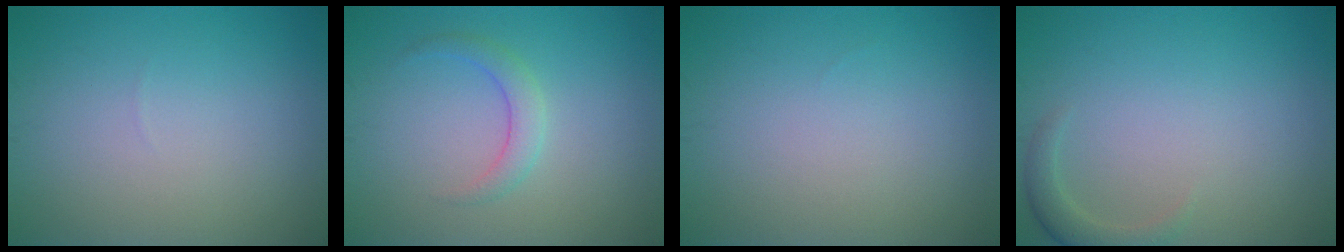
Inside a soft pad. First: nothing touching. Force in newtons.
{"total": 2.0, "press": 2.0, "slide": 0.1}
{"total": 0.0}
{"total": 1.8, "press": 1.8, "slide": 0.3}